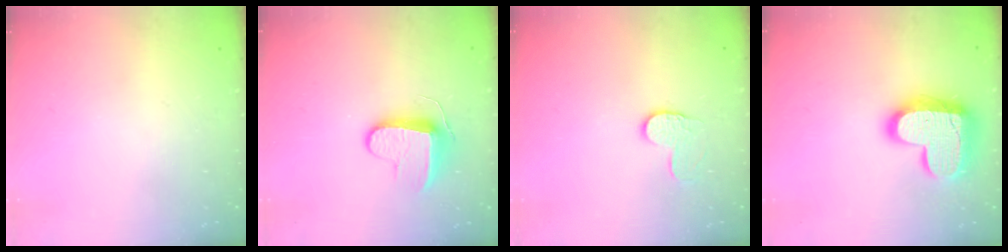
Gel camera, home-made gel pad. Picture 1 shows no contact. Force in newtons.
{"total": 9.2, "press": 9.2, "slide": 0.3}
{"total": 6.2, "press": 6.2, "slide": 0.4}
{"total": 18.0, "press": 17.9, "slide": 1.3}